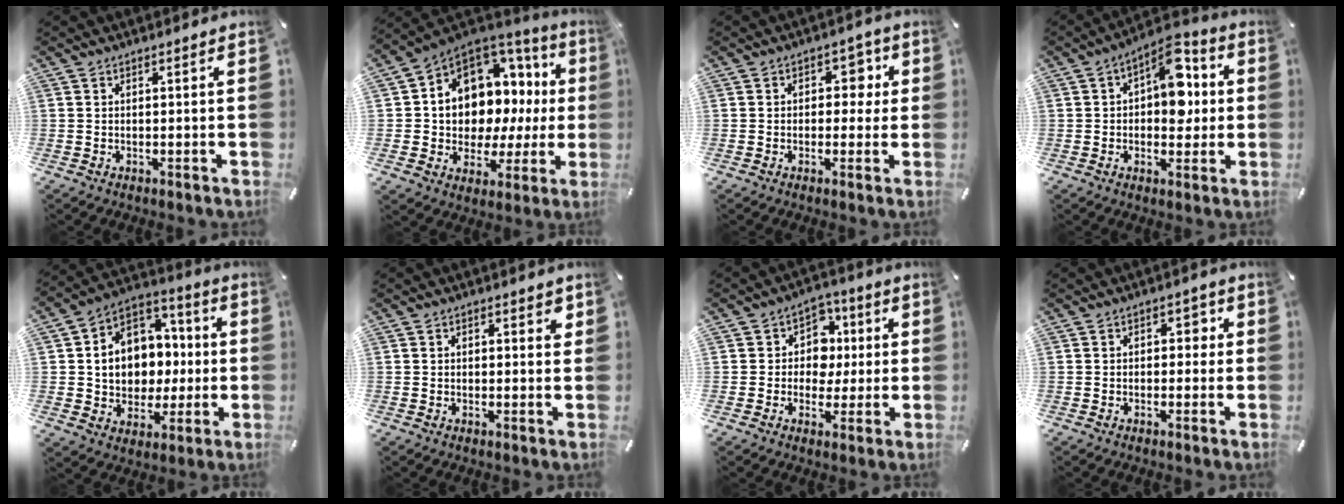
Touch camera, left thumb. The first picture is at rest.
{"total": 10.4, "force": [3.8, 8.8, 4.0], "torque": [-0.067, -0.066, 0.078]}
{"total": 5.2, "force": [0.4, 4.3, 2.9], "torque": [-0.024, 0.000, -0.003]}
{"total": 12.1, "force": [2.3, 7.4, 9.3], "torque": [-0.118, -0.008, 0.040]}
{"total": 12.5, "force": [-0.3, 11.4, 5.0], "torque": [-0.100, -0.010, 0.003]}
{"total": 1.8, "force": [0.4, 1.2, 1.2], "torque": [-0.009, 0.001, 0.002]}
{"total": 8.9, "force": [0.5, 8.3, 3.1], "torque": [-0.045, 0.002, 0.009]}
{"total": 2.6, "force": [-0.4, 2.1, 1.5], "torque": [-0.015, 0.006, -0.017]}